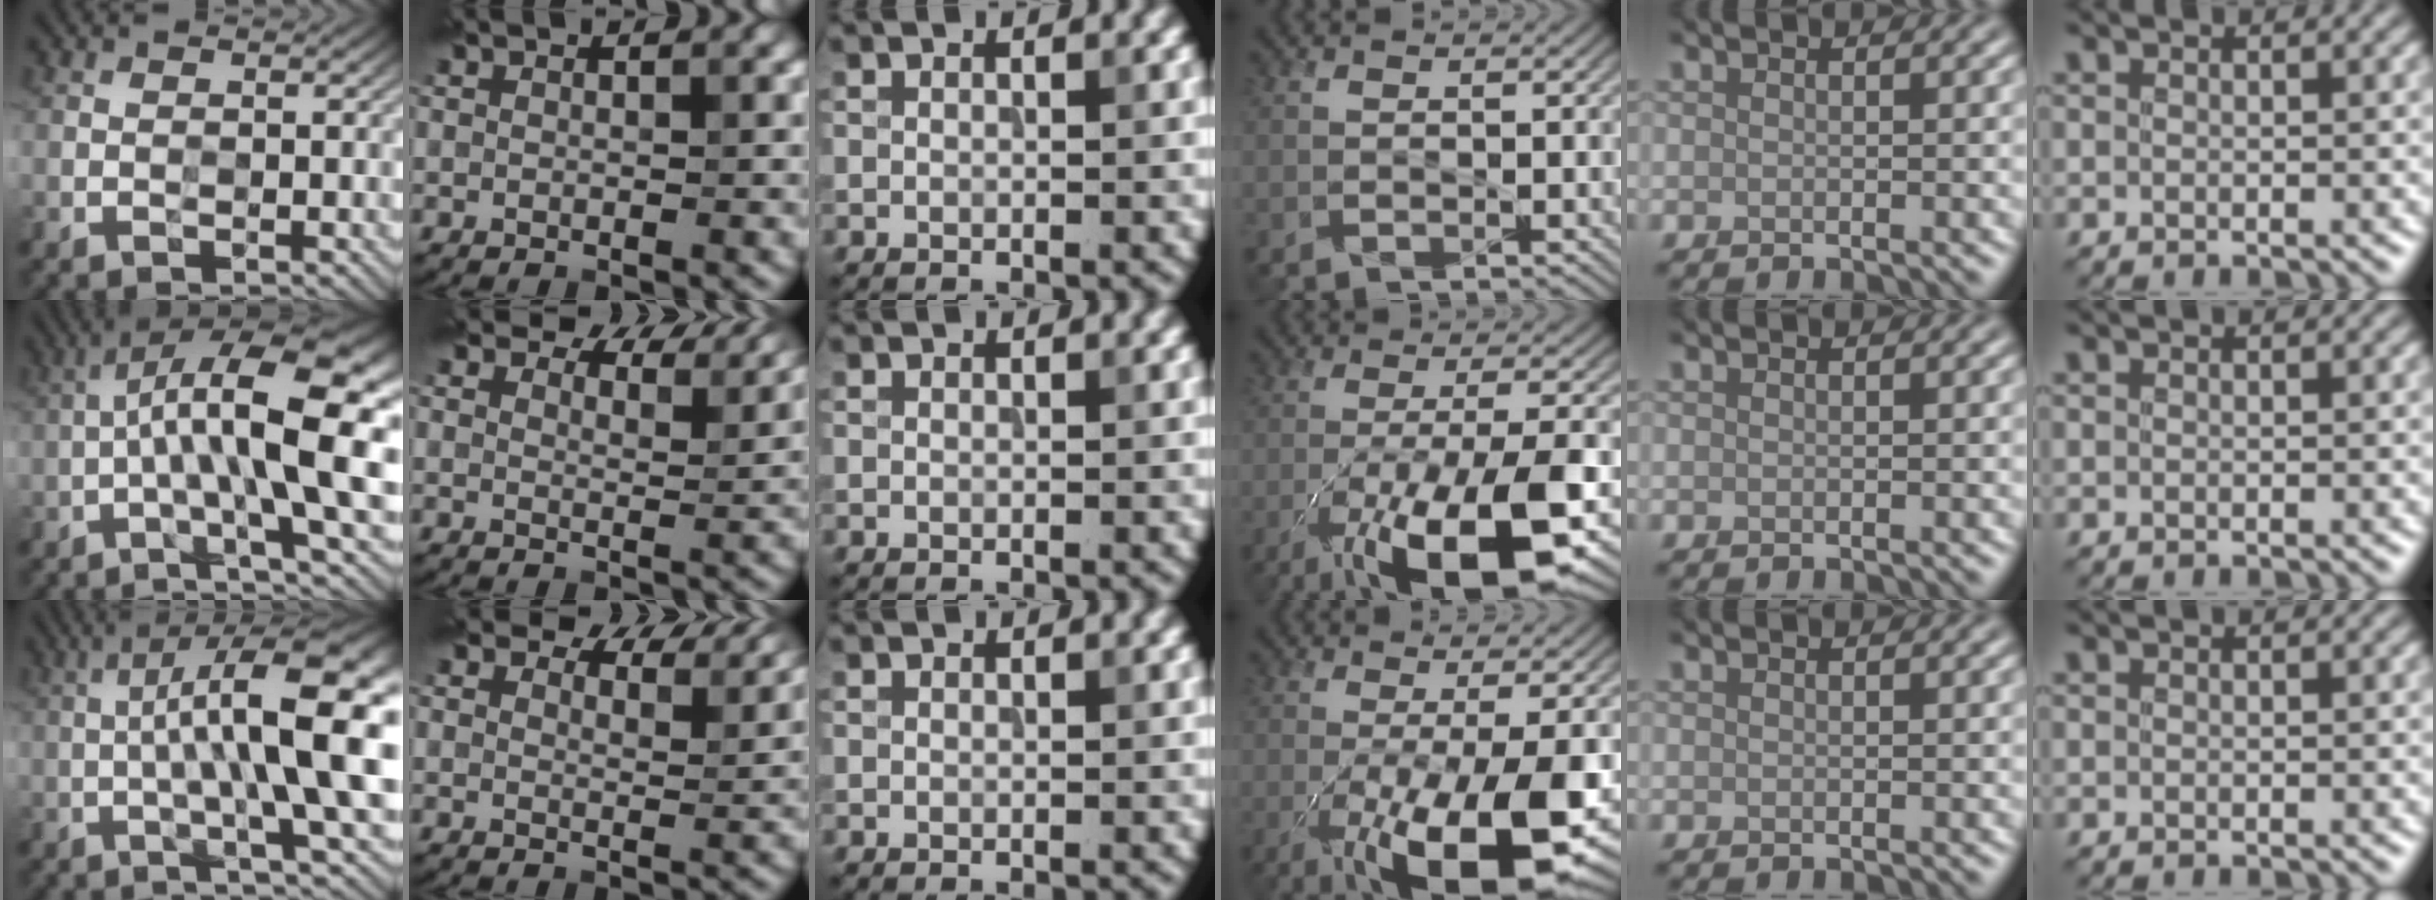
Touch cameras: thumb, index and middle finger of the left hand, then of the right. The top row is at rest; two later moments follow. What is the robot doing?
{"motion": "wipe", "object": "bowl"}